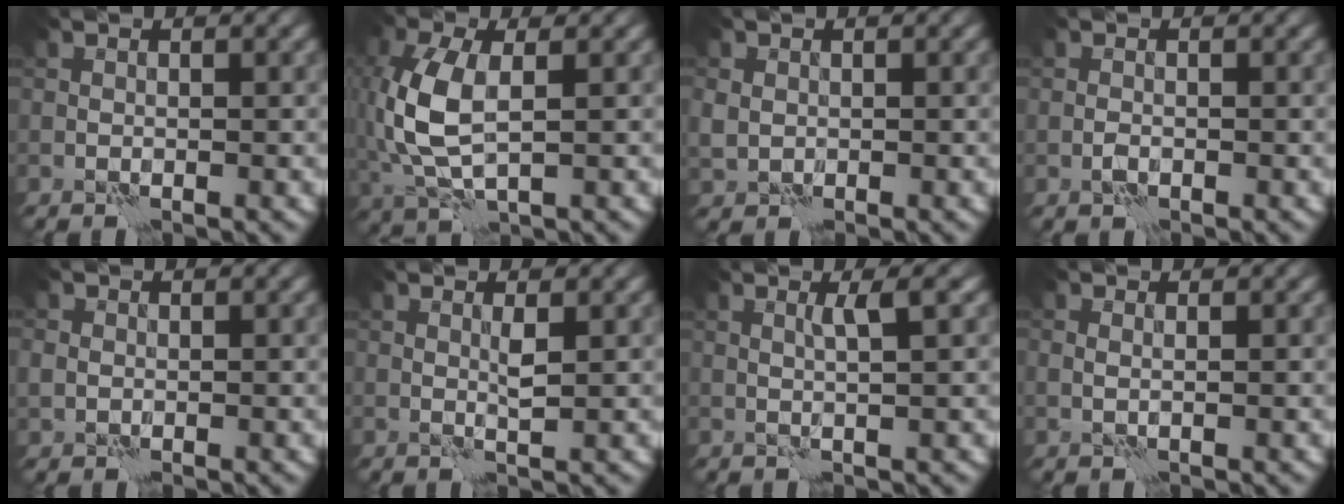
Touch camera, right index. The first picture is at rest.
{"total": 7.3, "force": [0.1, 3.9, 6.1], "torque": [-0.162, 0.004, 0.004]}
{"total": 1.5, "force": [0.4, 1.4, 0.4], "torque": [-0.013, 0.003, 0.008]}
{"total": 0.8, "force": [-0.4, 0.4, 0.6], "torque": [-0.013, 0.001, -0.009]}
{"total": 1.3, "force": [0.1, 1.3, 0.4], "torque": [-0.010, 0.003, 0.003]}
{"total": 1.0, "force": [0.4, 0.1, 0.9], "torque": [-0.020, 0.001, 0.006]}
{"total": 2.0, "force": [0.7, 0.2, 1.8], "torque": [-0.028, 0.003, 0.008]}
{"total": 0.5, "force": [0.3, 0.2, 0.4], "torque": [-0.008, 0.000, 0.002]}